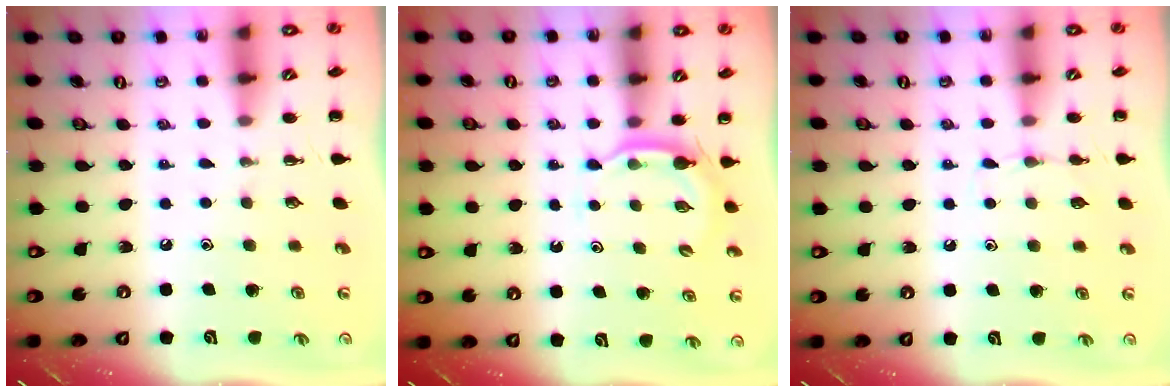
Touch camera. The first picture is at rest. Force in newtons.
{"total": 2.9, "press": 2.8, "slide": 0.7}
{"total": 4.1, "press": 3.9, "slide": 1.4}